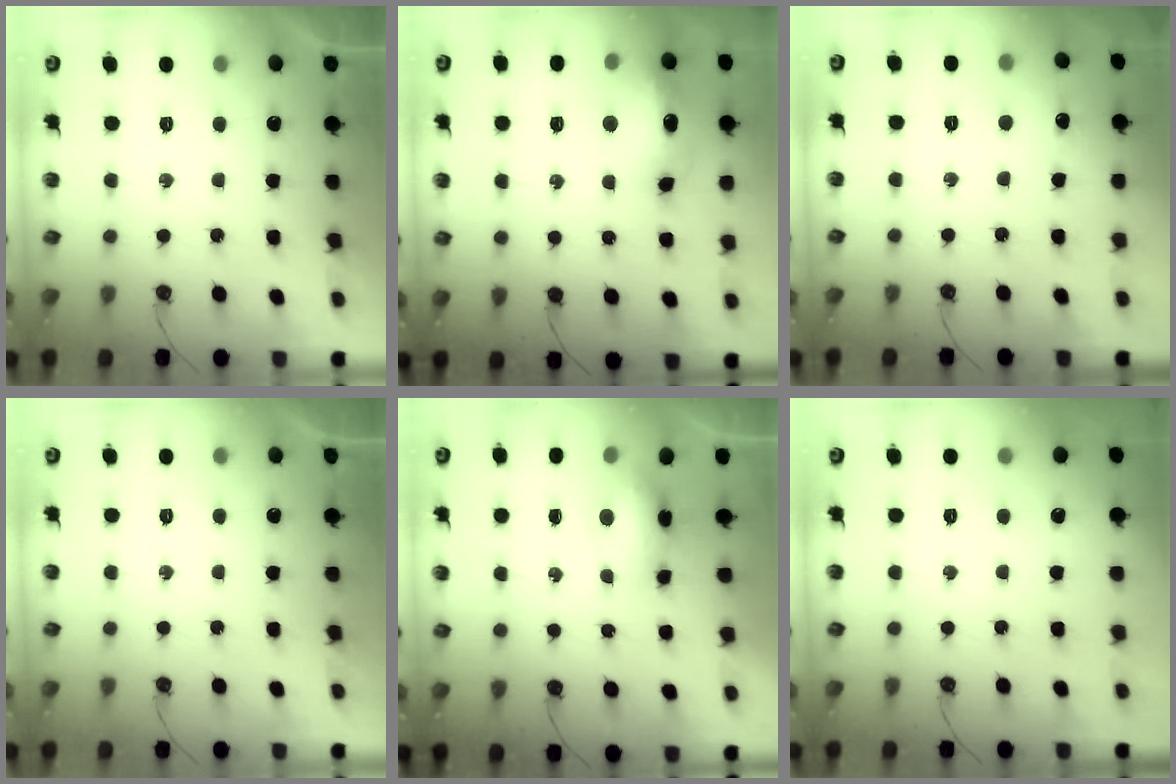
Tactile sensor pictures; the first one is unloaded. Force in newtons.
{"total": 15.3, "press": 15.2, "slide": 1.4}
{"total": 4.1, "press": 4.0, "slide": 0.6}
{"total": 0.0}
{"total": 7.6, "press": 7.4, "slide": 1.3}
{"total": 0.0}